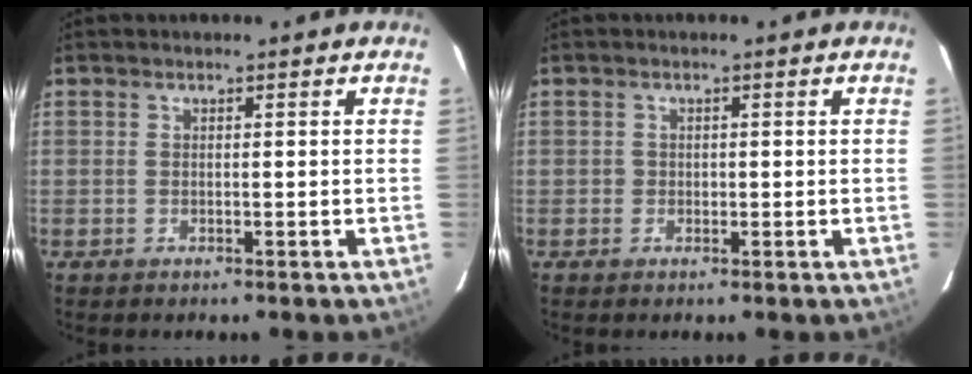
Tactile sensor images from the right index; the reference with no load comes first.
{"total": 1.2, "force": [-0.3, 1.2, 0.0], "torque": [0.001, 0.001, -0.004]}